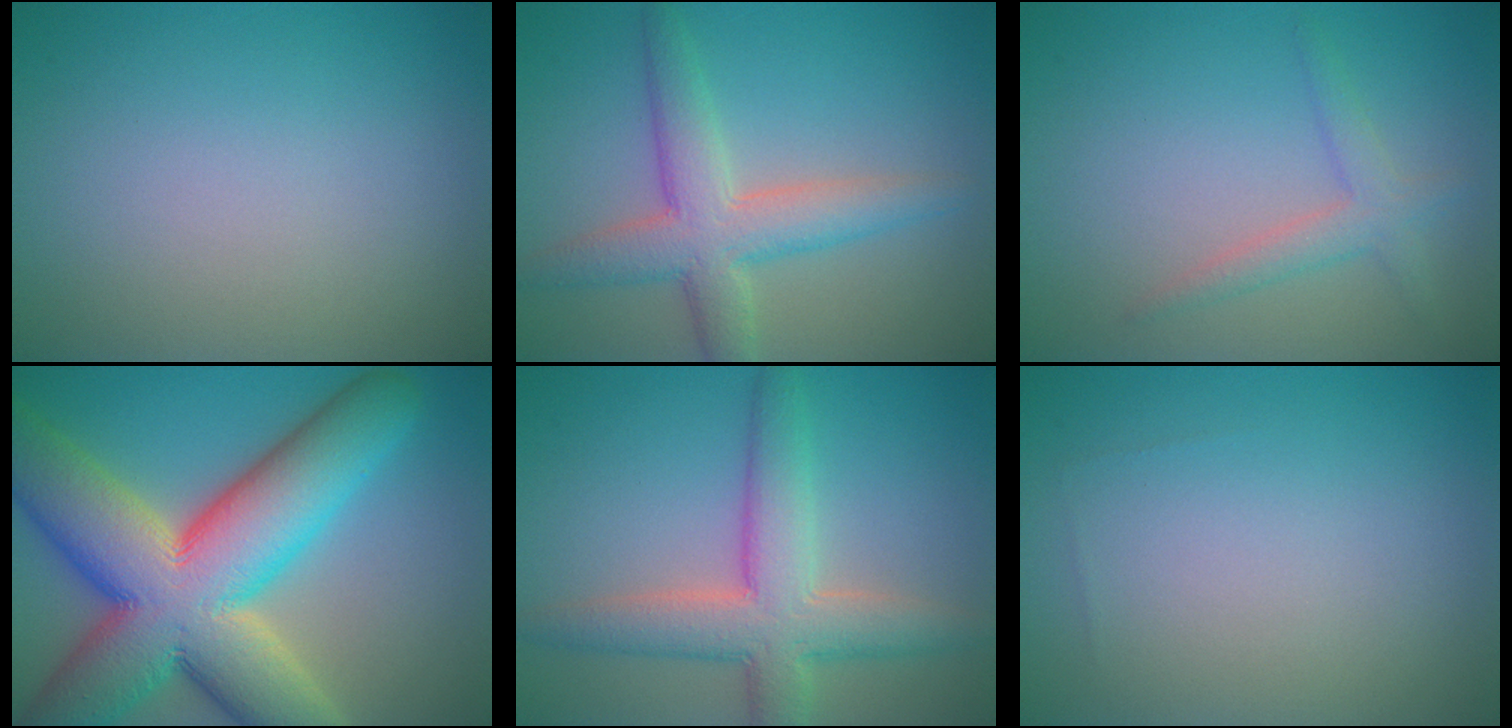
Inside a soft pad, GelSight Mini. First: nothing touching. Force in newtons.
{"total": 5.3, "press": 5.3, "slide": 0.3}
{"total": 2.1, "press": 2.1, "slide": 0.1}
{"total": 17.0, "press": 17.0, "slide": 1.0}
{"total": 6.2, "press": 6.2, "slide": 0.5}
{"total": 0.0}